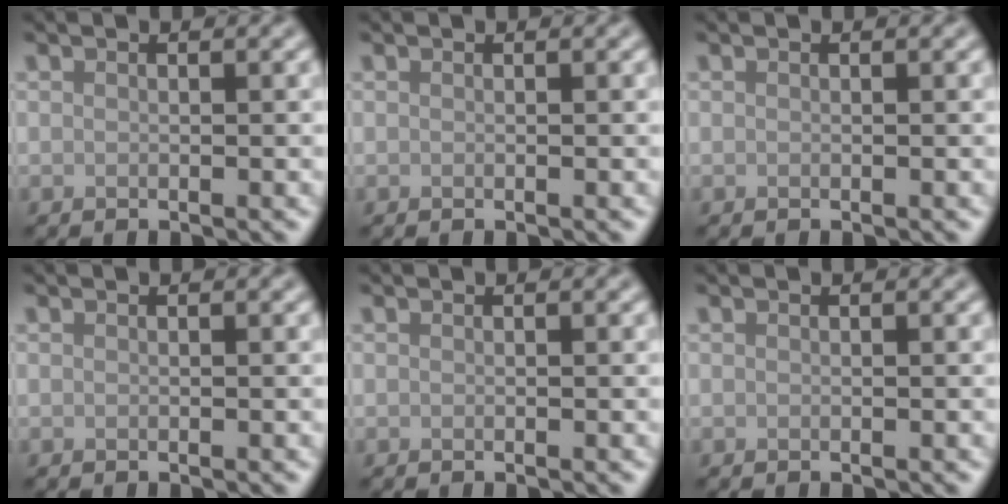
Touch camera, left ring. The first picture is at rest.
{"total": 0.0}
{"total": 0.0}
{"total": 0.0}
{"total": 0.0}
{"total": 0.0}